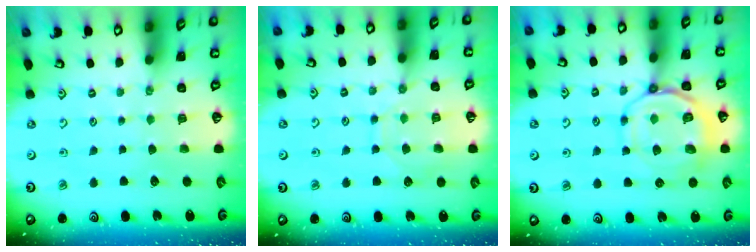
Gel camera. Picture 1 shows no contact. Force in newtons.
{"total": 8.9, "press": 8.9, "slide": 0.7}
{"total": 11.6, "press": 11.5, "slide": 1.7}